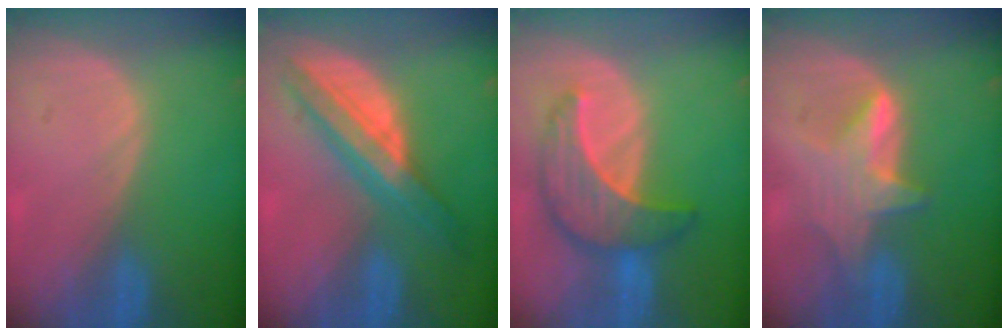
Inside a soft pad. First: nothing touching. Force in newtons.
{"total": 8.0, "press": 8.0, "slide": 0.6}
{"total": 8.5, "press": 8.4, "slide": 0.5}
{"total": 5.8, "press": 5.8, "slide": 0.8}